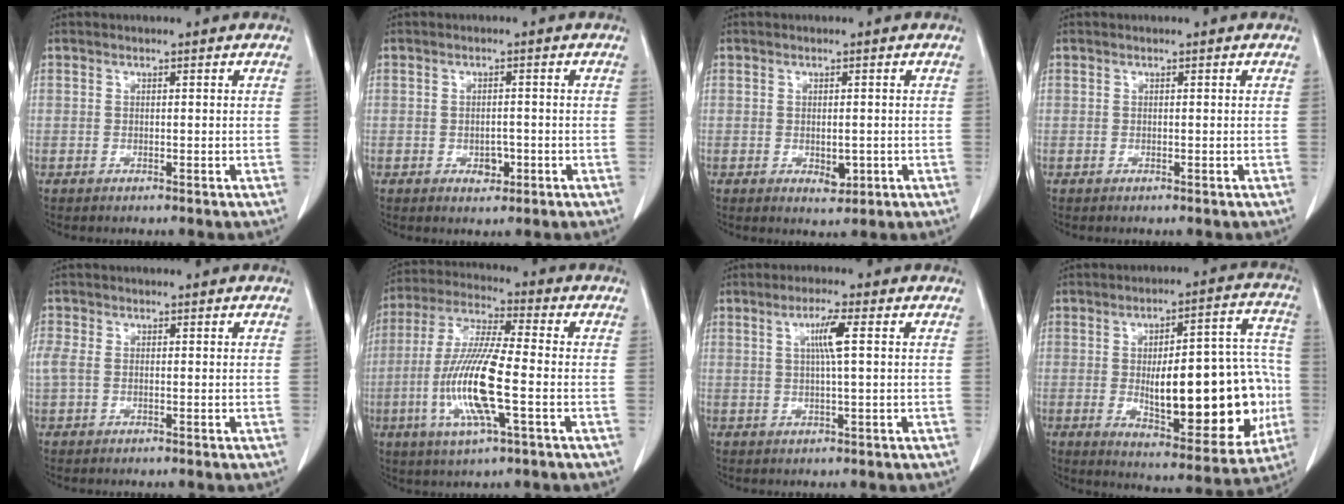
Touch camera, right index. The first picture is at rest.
{"total": 2.3, "force": [-0.8, 1.5, 1.6], "torque": [-0.023, 0.002, -0.006]}
{"total": 2.5, "force": [-0.5, 1.3, 2.0], "torque": [-0.030, -0.004, -0.001]}
{"total": 0.0}
{"total": 3.9, "force": [0.1, 2.7, 2.8], "torque": [-0.098, 0.020, 0.007]}
{"total": 14.2, "force": [-3.3, 1.4, 13.7], "torque": [-0.284, -0.012, -0.066]}
{"total": 4.1, "force": [1.0, -0.3, 4.0], "torque": [-0.075, 0.001, 0.018]}
{"total": 23.3, "force": [-3.1, 7.8, 21.8], "torque": [-0.254, 0.029, -0.019]}